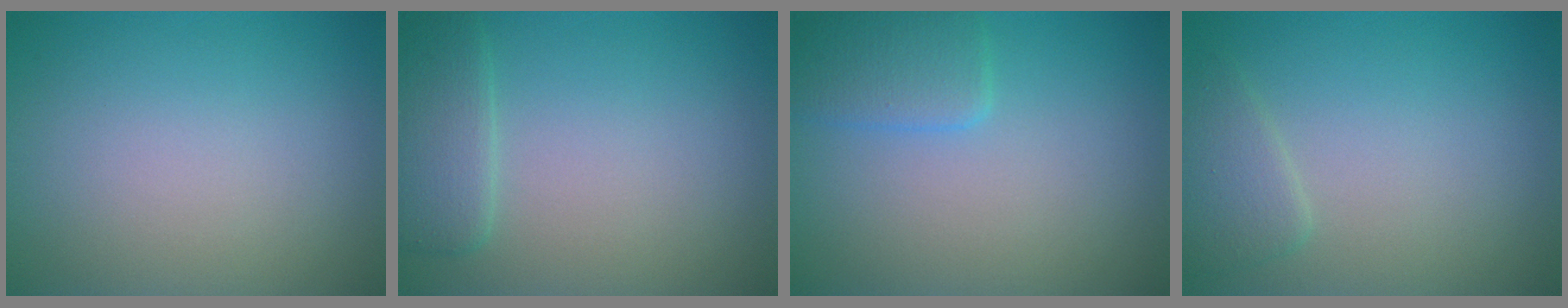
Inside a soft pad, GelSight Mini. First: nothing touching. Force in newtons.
{"total": 2.4, "press": 1.7, "slide": 1.7}
{"total": 2.6, "press": 2.5, "slide": 0.3}
{"total": 1.9, "press": 1.9, "slide": 0.1}